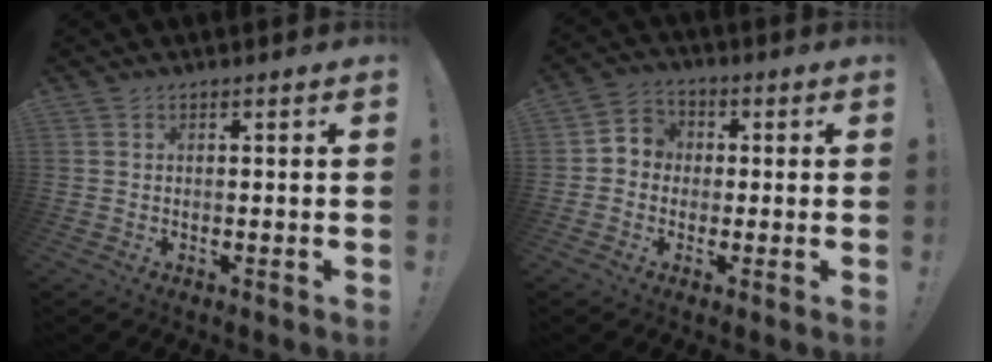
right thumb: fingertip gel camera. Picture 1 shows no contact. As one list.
[{"total": 5.5, "force": [-1.3, 5.1, 1.6], "torque": [-0.023, 0.023, -0.019]}]